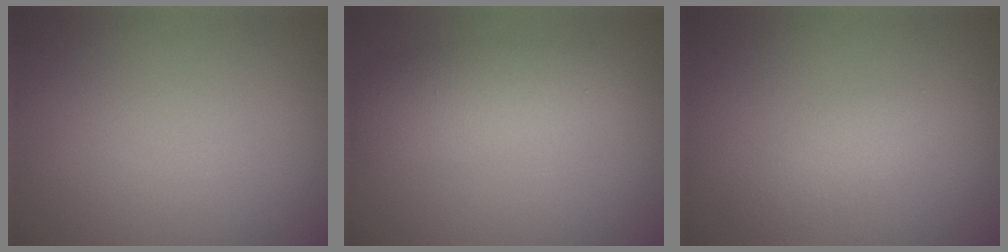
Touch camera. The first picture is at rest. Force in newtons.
{"total": 4.2, "press": 4.2, "slide": 0.1}
{"total": 2.0, "press": 2.0, "slide": 0.1}